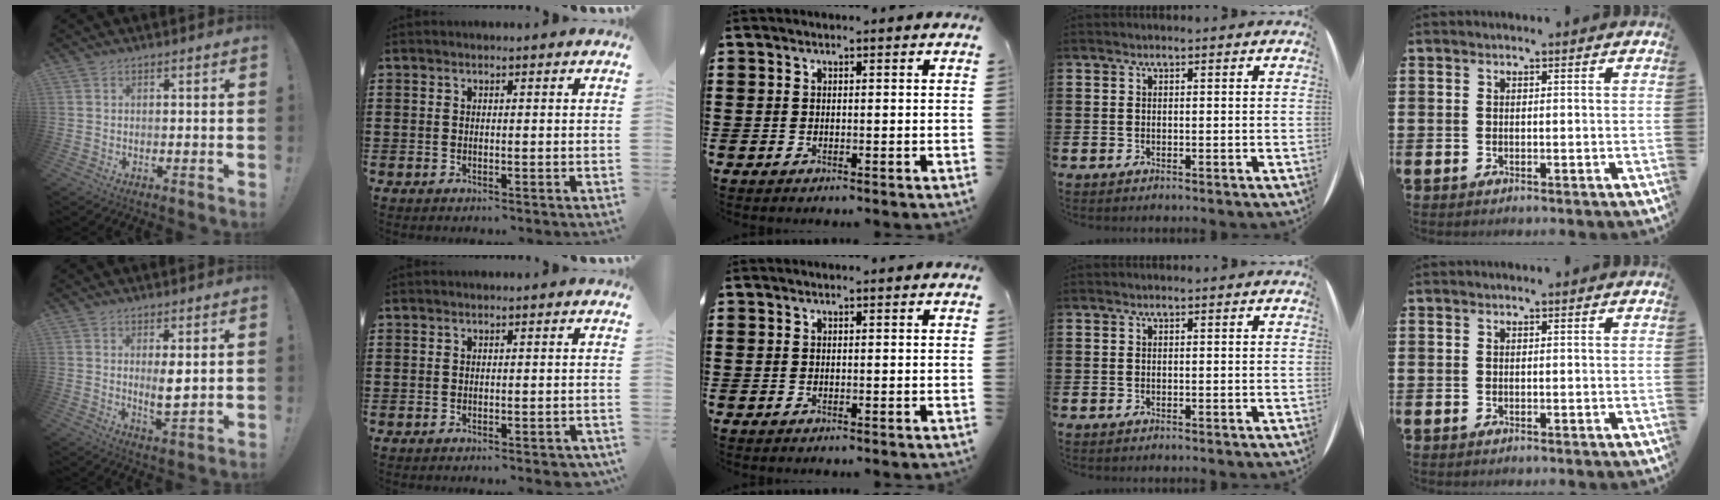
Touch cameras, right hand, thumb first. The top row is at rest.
{"thumb": {"total": 5.4, "force": [1.4, 1.4, 5.0], "torque": [-0.081, -0.017, 0.020]}, "index": {"total": 1.0, "force": [-0.9, 0.1, 0.4], "torque": [-0.011, -0.004, -0.018]}}